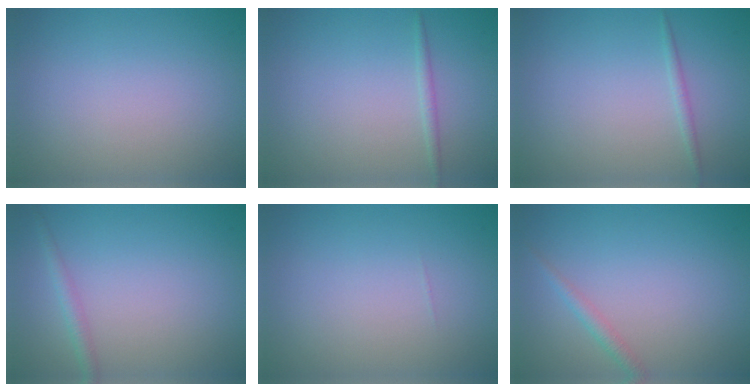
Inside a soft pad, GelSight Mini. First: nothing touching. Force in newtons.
{"total": 0.7, "press": 0.7, "slide": 0.0}
{"total": 0.8, "press": 0.8, "slide": 0.0}
{"total": 1.5, "press": 1.5, "slide": 0.0}
{"total": 0.0}
{"total": 1.3, "press": 1.3, "slide": 0.0}